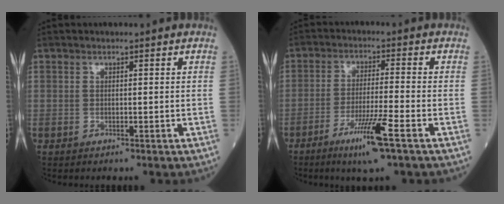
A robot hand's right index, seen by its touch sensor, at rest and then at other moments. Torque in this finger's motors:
{"motor_torque": [1.38, -0.58, 0.67, 0.21]}